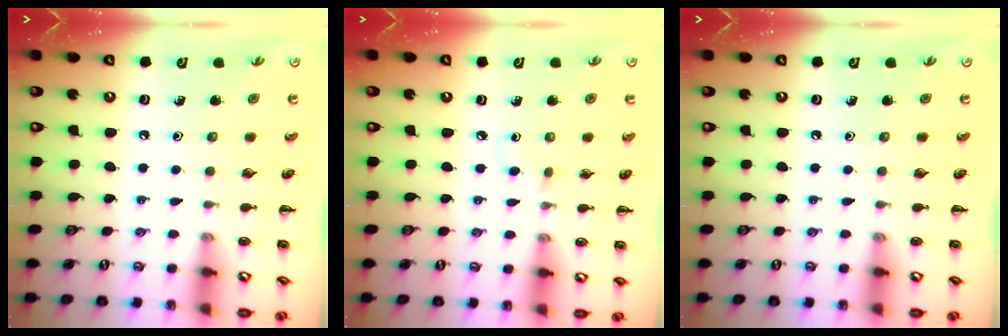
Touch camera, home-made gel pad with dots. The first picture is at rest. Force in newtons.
{"total": 2.0, "press": 1.8, "slide": 0.9}
{"total": 0.0}